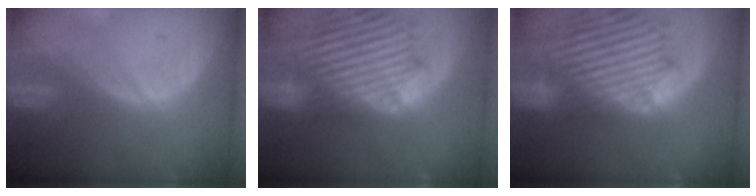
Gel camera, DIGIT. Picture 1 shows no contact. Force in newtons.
{"total": 14.4, "press": 12.2, "slide": 7.6}
{"total": 14.4, "press": 12.2, "slide": 7.6}